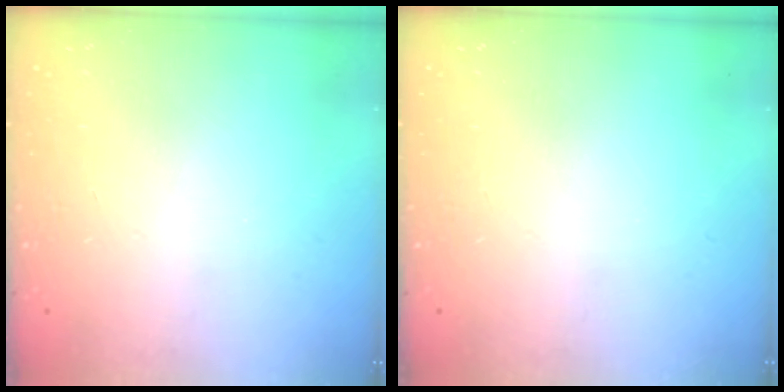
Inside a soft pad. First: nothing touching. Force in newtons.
{"total": 0.0}